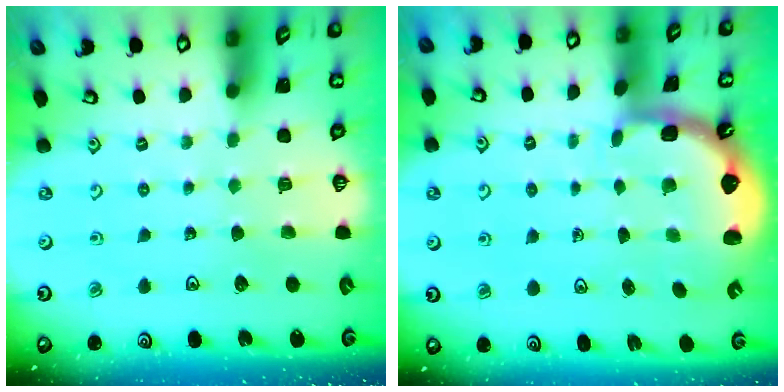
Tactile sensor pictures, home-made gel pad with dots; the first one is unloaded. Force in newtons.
{"total": 2.5, "press": 1.7, "slide": 1.8}